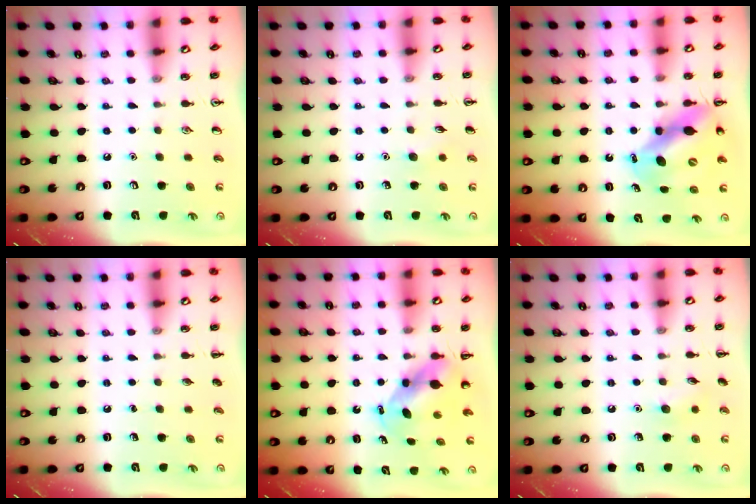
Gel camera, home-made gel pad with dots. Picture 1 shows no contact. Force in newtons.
{"total": 4.5, "press": 4.2, "slide": 1.3}
{"total": 9.9, "press": 9.7, "slide": 2.0}
{"total": 0.0}
{"total": 5.3, "press": 5.1, "slide": 1.4}
{"total": 5.6, "press": 5.4, "slide": 1.3}